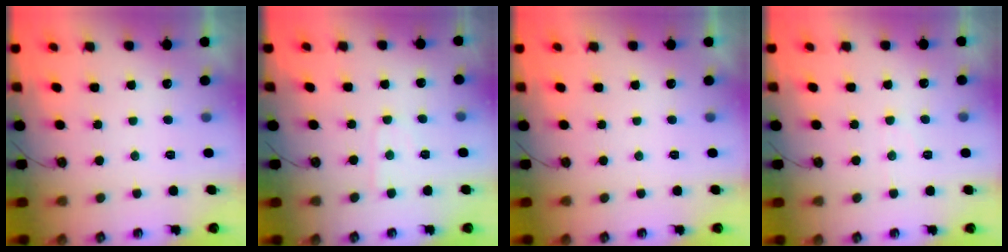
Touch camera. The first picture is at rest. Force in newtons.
{"total": 5.1, "press": 5.0, "slide": 0.7}
{"total": 0.0}
{"total": 3.2, "press": 3.2, "slide": 0.6}